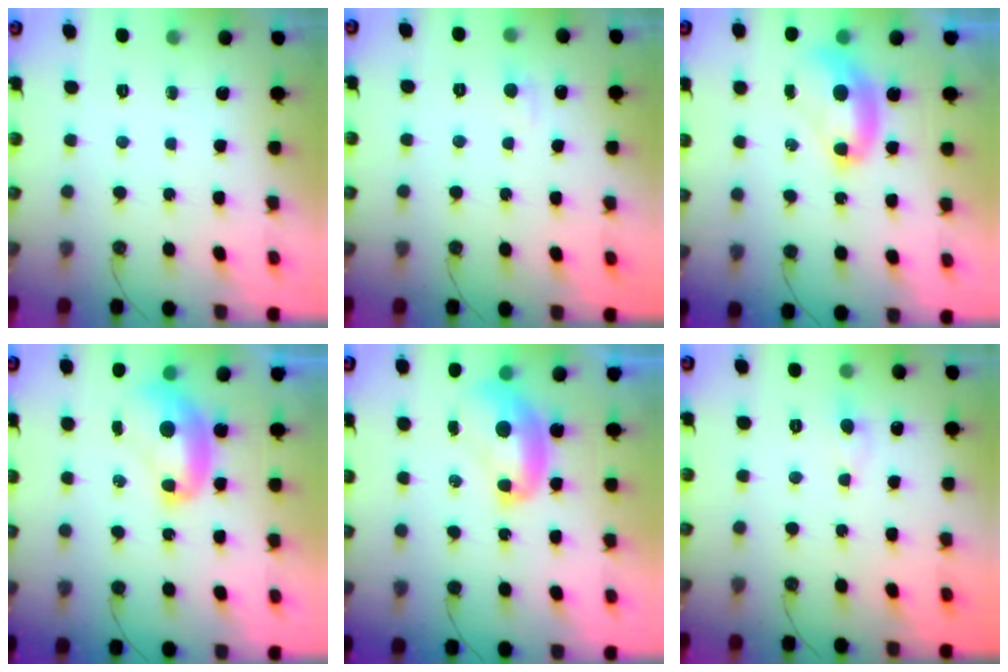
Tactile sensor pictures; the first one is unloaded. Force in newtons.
{"total": 1.4, "press": 1.3, "slide": 0.6}
{"total": 2.7, "press": 2.7, "slide": 0.1}
{"total": 2.4, "press": 2.3, "slide": 0.3}
{"total": 2.4, "press": 2.3, "slide": 0.3}
{"total": 0.5, "press": 0.4, "slide": 0.4}